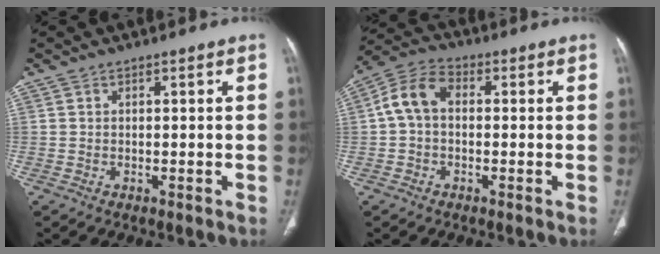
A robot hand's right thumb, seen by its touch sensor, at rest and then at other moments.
{"total": 7.5, "force": [0.4, 5.2, 5.4], "torque": [-0.099, 0.023, -0.004]}